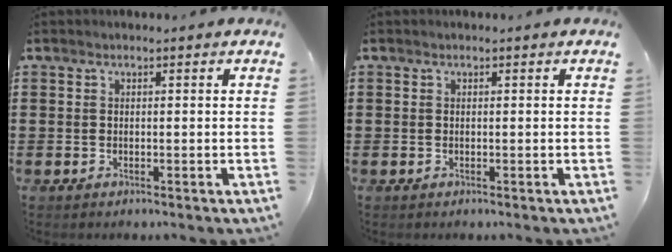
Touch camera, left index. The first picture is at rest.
{"total": 0.0}